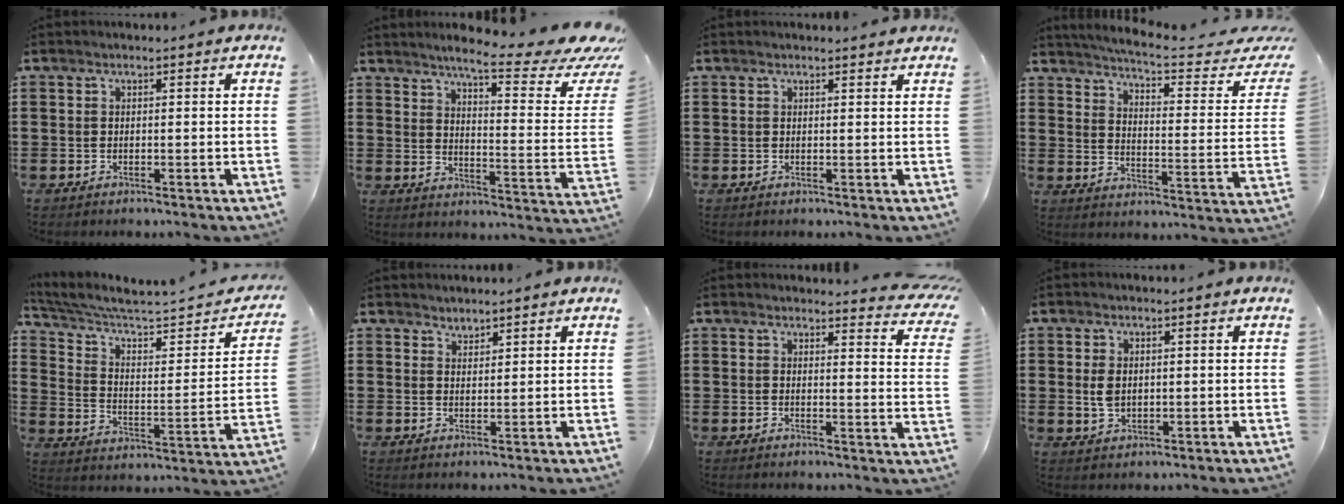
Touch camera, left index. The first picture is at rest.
{"total": 9.0, "force": [6.7, 1.0, 5.9], "torque": [-0.097, -0.056, 0.102]}
{"total": 0.9, "force": [0.8, 0.0, 0.1], "torque": [-0.005, -0.001, 0.016]}
{"total": 4.8, "force": [4.0, -0.5, 2.5], "torque": [-0.062, -0.039, 0.059]}
{"total": 5.0, "force": [3.6, 1.4, 3.1], "torque": [-0.080, -0.030, 0.055]}
{"total": 1.7, "force": [1.7, 0.3, -0.4], "torque": [0.004, 0.001, 0.033]}
{"total": 3.2, "force": [3.1, 0.3, 0.8], "torque": [-0.015, -0.020, 0.052]}
{"total": 2.9, "force": [0.4, 2.0, 2.0], "torque": [-0.051, 0.005, 0.004]}